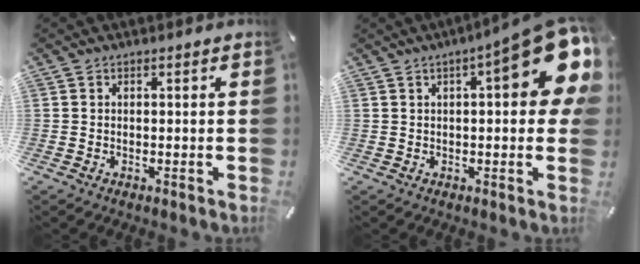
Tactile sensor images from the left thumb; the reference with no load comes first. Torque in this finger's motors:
{"motor_torque": [2.32, 2.69, 1.80, -0.97, 0.12]}